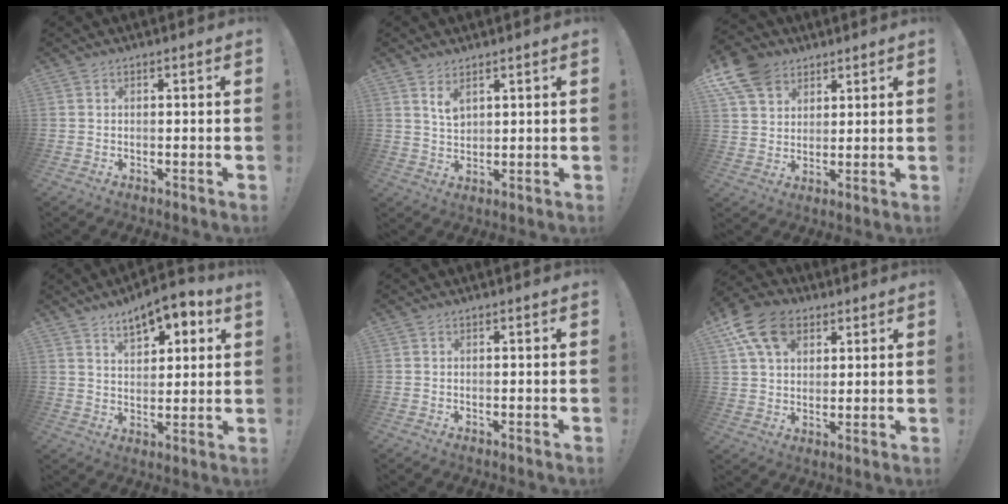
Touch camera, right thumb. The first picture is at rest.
{"total": 6.3, "force": [3.8, 2.3, 4.5], "torque": [-0.078, -0.021, 0.066]}
{"total": 10.9, "force": [6.5, 7.6, 4.3], "torque": [-0.085, -0.031, 0.128]}
{"total": 10.0, "force": [6.8, 4.1, 6.0], "torque": [-0.092, -0.033, 0.121]}
{"total": 0.0}
{"total": 15.2, "force": [7.3, 10.6, 8.1], "torque": [-0.144, -0.022, 0.142]}